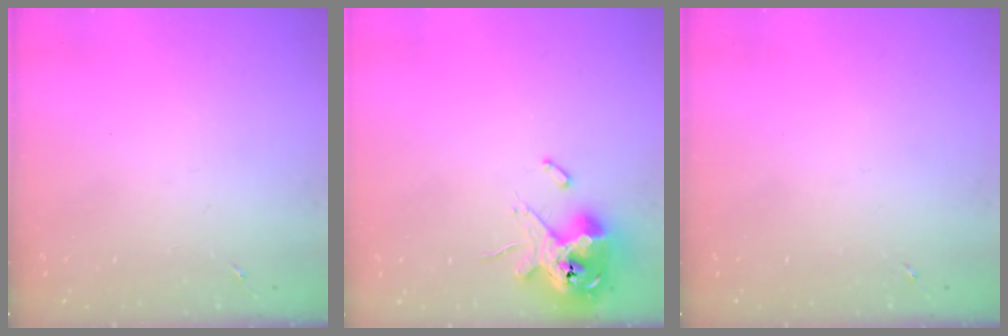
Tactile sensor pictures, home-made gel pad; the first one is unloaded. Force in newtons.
{"total": 14.6, "press": 14.4, "slide": 2.8}
{"total": 0.0}